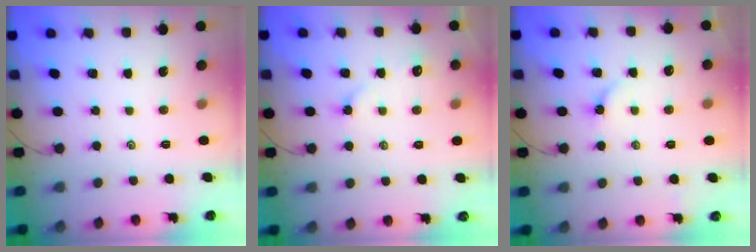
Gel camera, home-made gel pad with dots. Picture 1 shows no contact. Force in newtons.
{"total": 2.9, "press": 2.9, "slide": 0.5}
{"total": 2.5, "press": 2.4, "slide": 0.4}